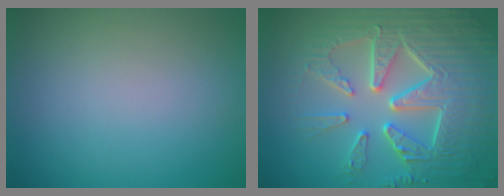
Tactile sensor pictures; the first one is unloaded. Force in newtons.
{"total": 9.7, "press": 6.7, "slide": 7.1}